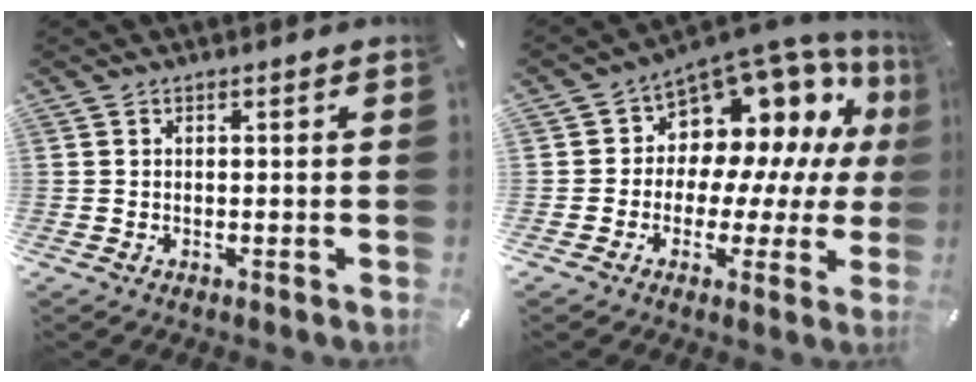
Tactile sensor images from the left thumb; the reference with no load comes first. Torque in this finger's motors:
{"motor_torque": [0.51, 0.83, 0.67, 0.45, 0.08]}